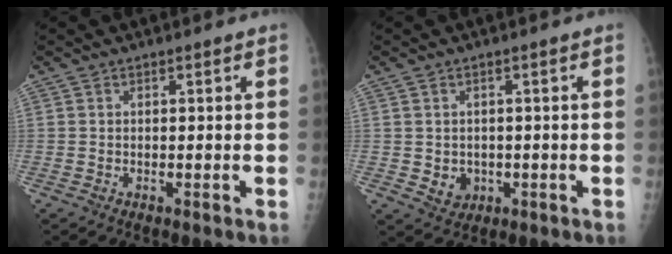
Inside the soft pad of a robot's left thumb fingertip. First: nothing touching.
{"total": 3.7, "force": [-0.5, 3.3, 1.6], "torque": [-0.010, 0.000, 0.004]}